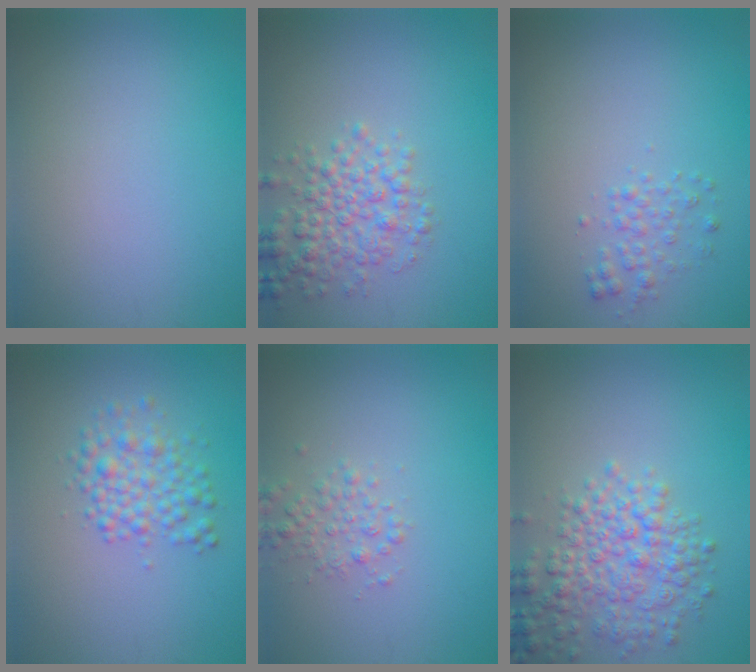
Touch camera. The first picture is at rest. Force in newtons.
{"total": 4.1, "press": 4.1, "slide": 0.1}
{"total": 1.5, "press": 1.5, "slide": 0.1}
{"total": 3.3, "press": 3.3, "slide": 0.1}
{"total": 2.0, "press": 2.0, "slide": 0.1}
{"total": 5.1, "press": 5.1, "slide": 0.2}